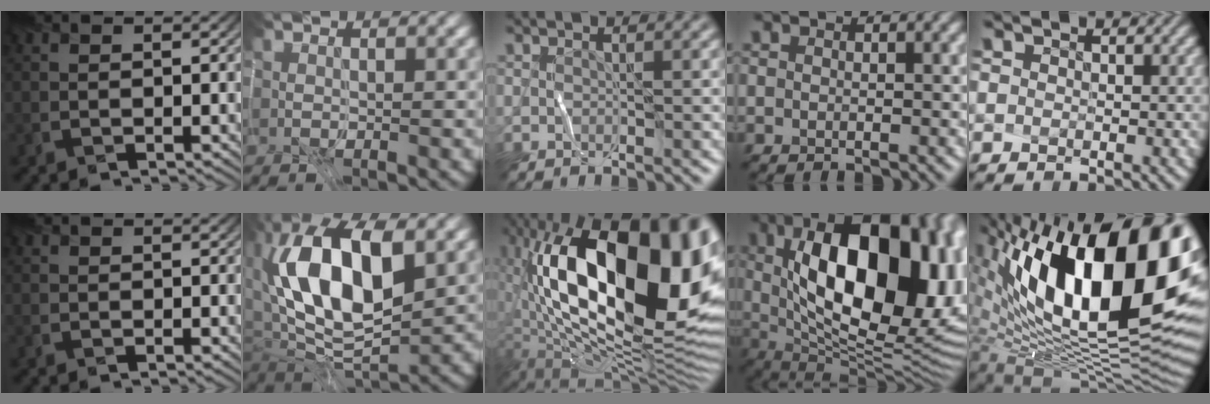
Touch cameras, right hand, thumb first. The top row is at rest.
{"index": {"total": 8.1, "force": [0.0, 2.2, 7.8], "torque": [-0.117, -0.013, 0.013]}, "middle": {"total": 21.7, "force": [3.3, 11.2, 18.2], "torque": [-0.350, 0.018, 0.056]}, "ring": {"total": 16.5, "force": [3.4, 7.9, 14.1], "torque": [-0.223, 0.005, 0.080]}, "little": {"total": 18.4, "force": [5.1, 8.6, 15.5], "torque": [-0.233, 0.011, 0.095]}}